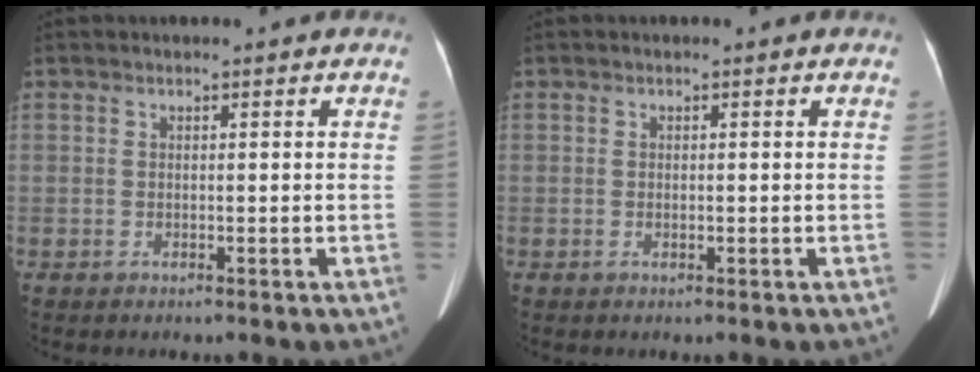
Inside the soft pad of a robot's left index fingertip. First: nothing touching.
{"total": 0.6, "force": [-0.2, 0.3, 0.5], "torque": [-0.011, -0.001, -0.004]}